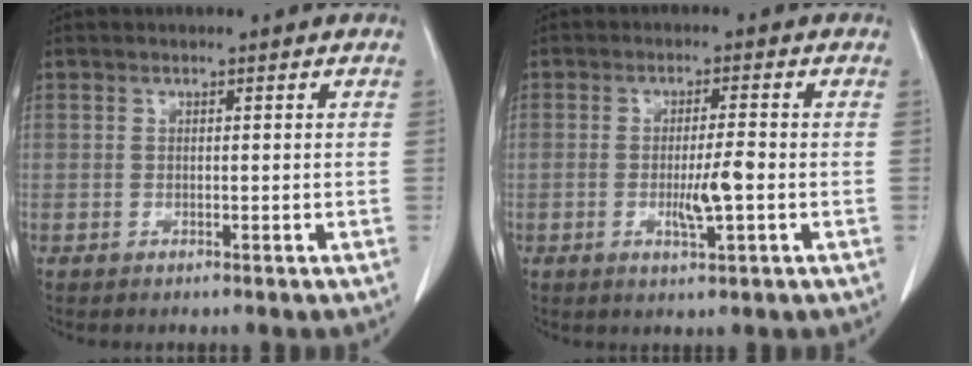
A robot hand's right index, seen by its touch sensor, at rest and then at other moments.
{"total": 4.6, "force": [-1.0, 0.2, 4.5], "torque": [-0.078, -0.006, -0.016]}